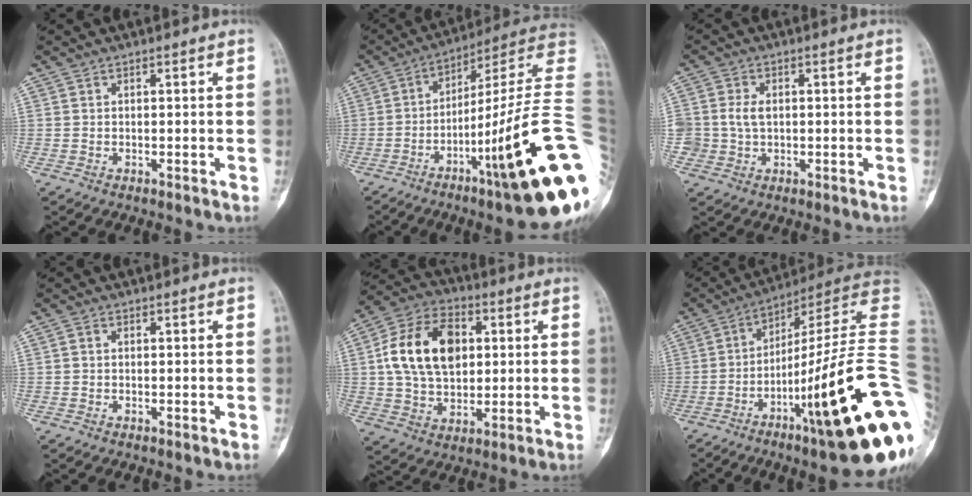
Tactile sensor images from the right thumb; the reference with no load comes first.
{"total": 28.5, "force": [-7.2, 3.3, 27.4], "torque": [-0.326, 0.034, -0.113]}
{"total": 4.0, "force": [0.1, 3.1, 2.5], "torque": [-0.044, 0.004, 0.006]}
{"total": 0.6, "force": [0.0, 0.5, 0.4], "torque": [-0.007, 0.001, -0.005]}
{"total": 17.0, "force": [3.0, 11.5, 12.2], "torque": [-0.194, 0.010, 0.050]}
{"total": 30.1, "force": [-7.1, 4.0, 29.0], "torque": [-0.342, 0.029, -0.112]}